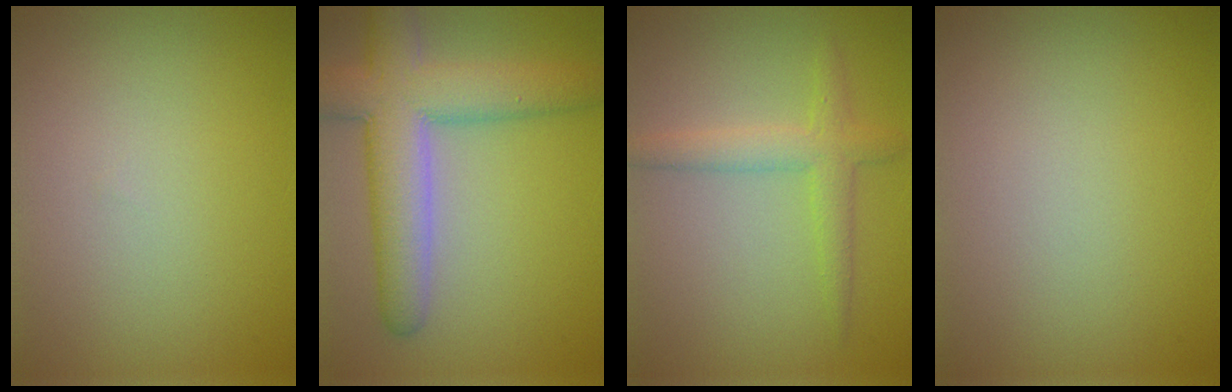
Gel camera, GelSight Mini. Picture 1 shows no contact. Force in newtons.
{"total": 8.1, "press": 8.1, "slide": 0.7}
{"total": 2.9, "press": 2.9, "slide": 0.1}
{"total": 0.0}